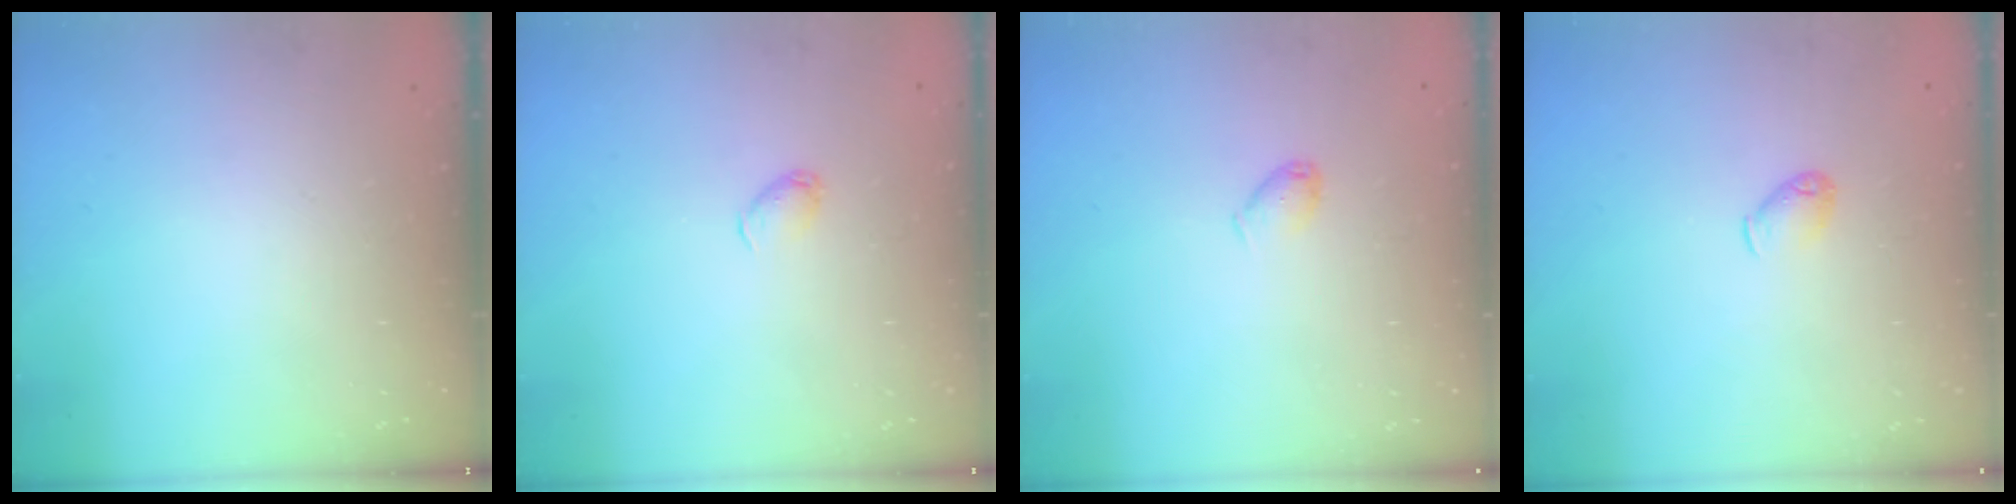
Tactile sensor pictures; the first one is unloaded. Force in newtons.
{"total": 2.7, "press": 2.7, "slide": 0.5}
{"total": 3.4, "press": 3.4, "slide": 0.6}
{"total": 4.6, "press": 4.5, "slide": 1.0}